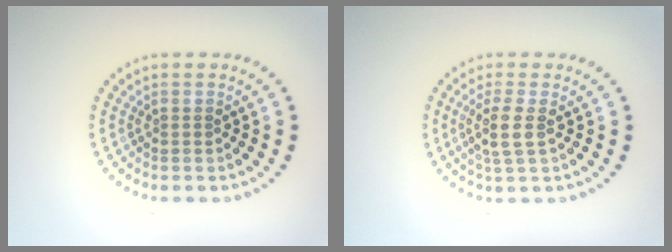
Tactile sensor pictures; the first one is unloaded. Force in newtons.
{"total": 2.4, "press": 2.0, "slide": 1.3}